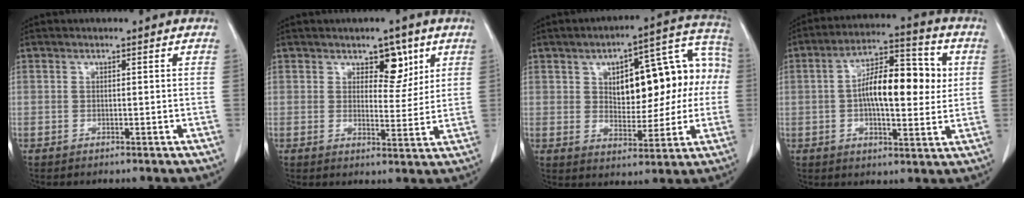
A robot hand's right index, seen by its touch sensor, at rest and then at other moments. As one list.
[{"total": 5.1, "force": [2.9, 2.7, 3.2], "torque": [-0.036, -0.001, 0.043]}, {"total": 17.3, "force": [2.0, 7.8, 15.4], "torque": [-0.206, 0.050, 0.039]}, {"total": 13.5, "force": [1.2, 5.0, 12.5], "torque": [-0.211, 0.026, 0.015]}]